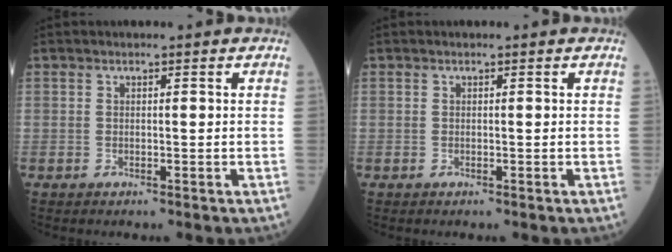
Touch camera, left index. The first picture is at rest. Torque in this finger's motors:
{"motor_torque": [-0.17, 0.17, 0.00, 0.01]}